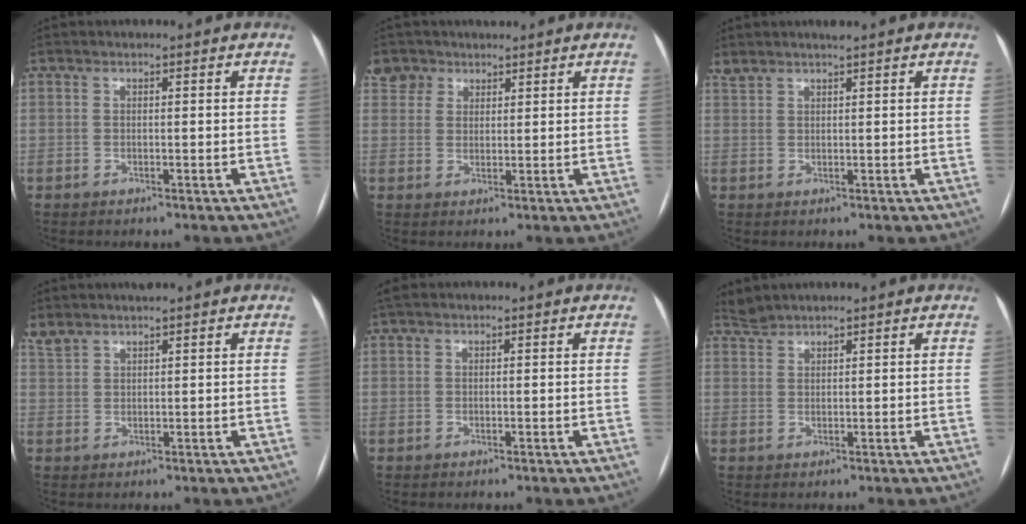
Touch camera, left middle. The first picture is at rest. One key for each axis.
{"total": 3.8, "fx": 2.5, "fy": 2.9, "fz": -0.2, "tx": 0.006, "ty": 0.014, "tz": 0.043}
{"total": 1.9, "fx": 1.7, "fy": -0.1, "fz": 0.7, "tx": -0.015, "ty": 0.011, "tz": 0.036}
{"total": 3.0, "fx": 2.8, "fy": 0.3, "fz": 1.0, "tx": -0.028, "ty": 0.015, "tz": 0.060}
{"total": 0.8, "fx": 0.6, "fy": 0.2, "fz": 0.4, "tx": -0.017, "ty": 0.023, "tz": 0.015}
{"total": 1.9, "fx": 1.8, "fy": -0.2, "fz": -0.4, "tx": -0.002, "ty": 0.009, "tz": 0.046}